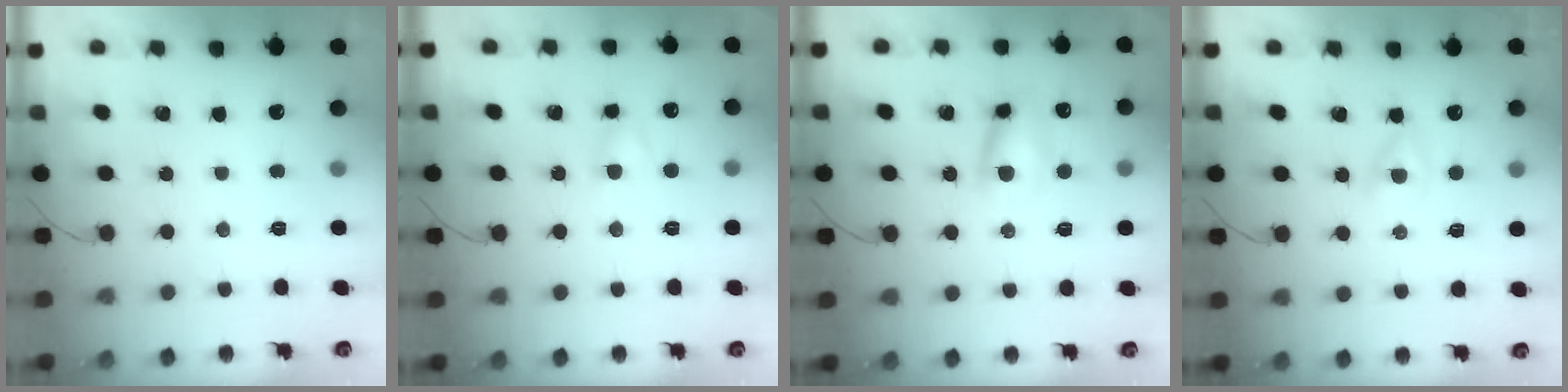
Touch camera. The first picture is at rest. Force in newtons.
{"total": 3.4, "press": 3.1, "slide": 1.3}
{"total": 8.5, "press": 8.4, "slide": 1.2}
{"total": 1.9, "press": 1.6, "slide": 0.9}